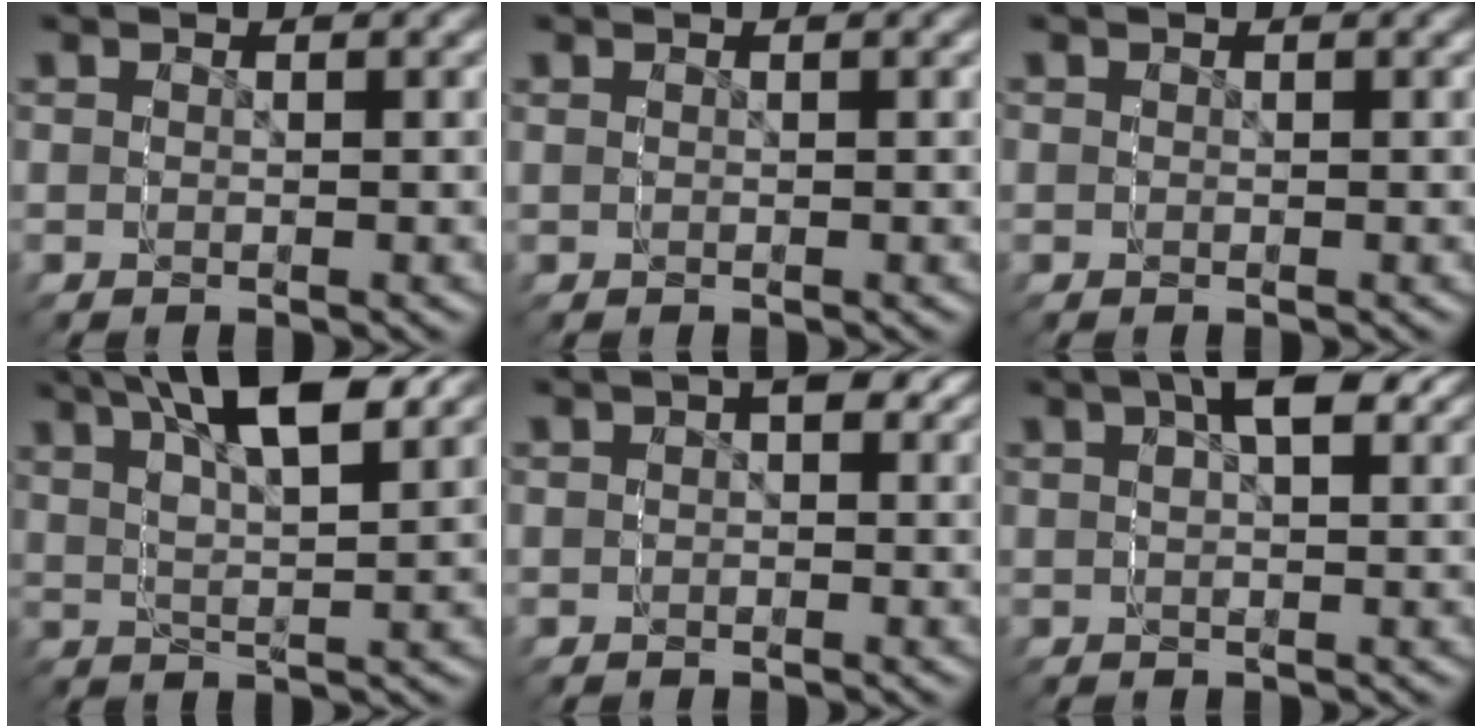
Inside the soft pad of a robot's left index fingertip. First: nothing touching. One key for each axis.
{"total": 0.0}
{"total": 0.7, "fx": 0.1, "fy": 0.7, "fz": 0.0, "tx": 0.000, "ty": -0.004, "tz": 0.002}
{"total": 7.0, "fx": 5.7, "fy": 1.4, "fz": 3.8, "tx": -0.072, "ty": 0.030, "tz": 0.073}
{"total": 2.5, "fx": 0.7, "fy": 1.8, "fz": 1.6, "tx": -0.023, "ty": -0.006, "tz": 0.010}
{"total": 2.4, "fx": 1.4, "fy": 0.8, "fz": 1.7, "tx": -0.020, "ty": 0.012, "tz": 0.015}